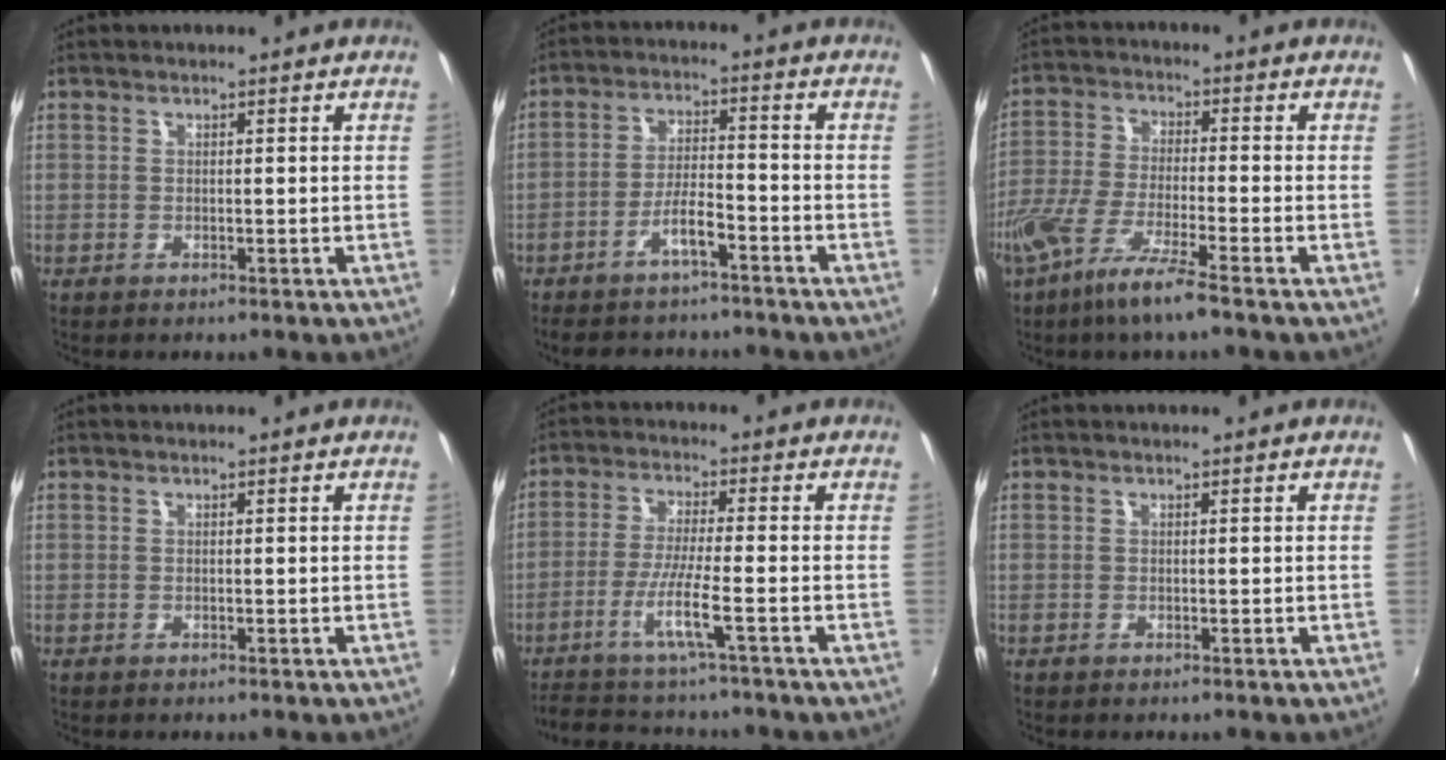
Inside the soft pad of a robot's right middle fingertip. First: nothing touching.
{"total": 8.7, "force": [-6.8, 2.7, 4.8], "torque": [-0.100, 0.006, -0.112]}
{"total": 10.3, "force": [-6.7, 0.7, 7.8], "torque": [-0.162, -0.022, -0.134]}
{"total": 0.0}
{"total": 9.8, "force": [-7.6, -0.1, 6.2], "torque": [-0.136, -0.022, -0.134]}
{"total": 0.0}